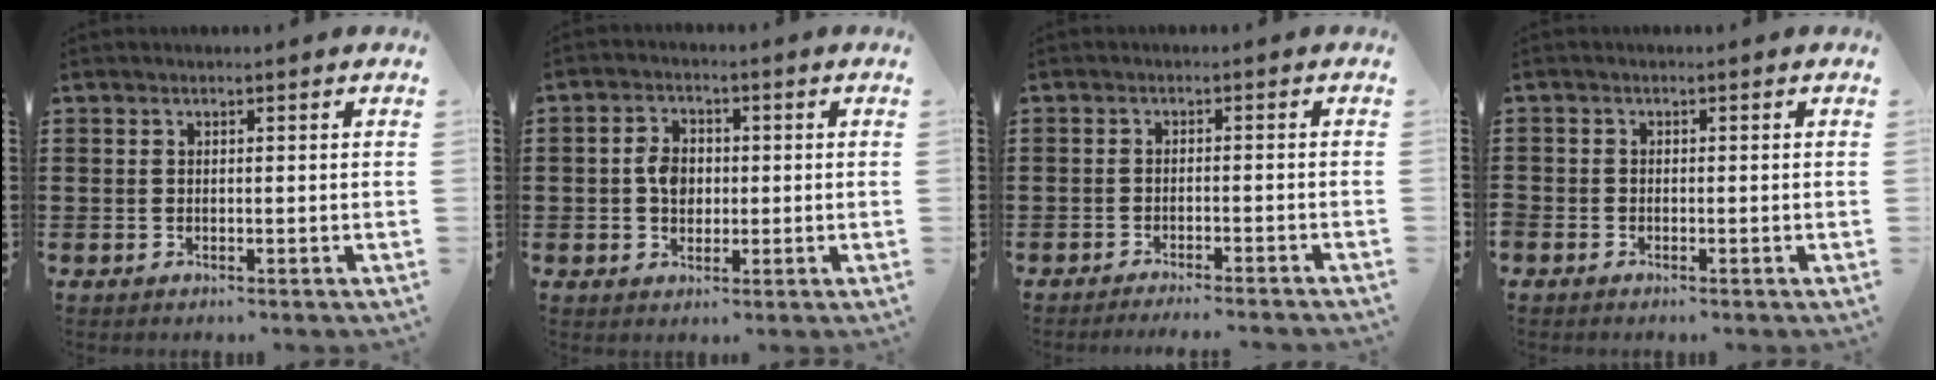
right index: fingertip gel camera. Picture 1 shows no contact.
{"total": 4.0, "force": [-0.2, 3.0, 2.7], "torque": [-0.064, 0.007, -0.008]}
{"total": 2.1, "force": [-2.0, -0.6, 0.4], "torque": [-0.009, -0.002, -0.039]}
{"total": 0.7, "force": [-0.6, 0.4, 0.1], "torque": [-0.002, -0.001, -0.013]}